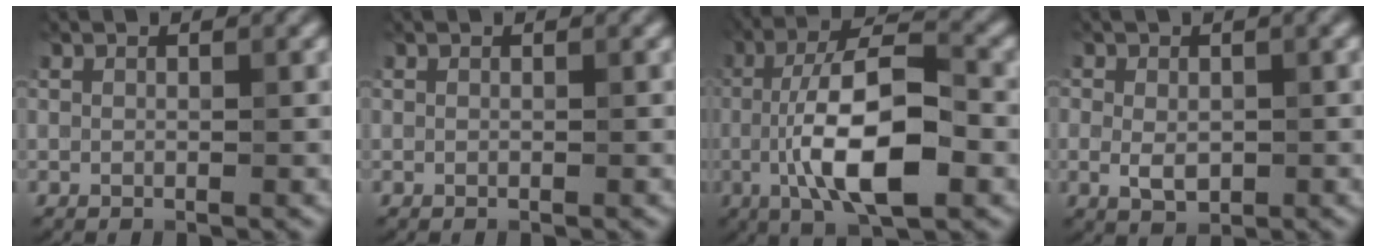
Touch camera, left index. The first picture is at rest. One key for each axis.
{"total": 0.5, "fx": -0.2, "fy": -0.2, "fz": -0.5, "tx": 0.009, "ty": -0.001, "tz": -0.004}
{"total": 9.4, "fx": -2.4, "fy": 3.1, "fz": 8.5, "tx": -0.148, "ty": 0.006, "tz": -0.048}
{"total": 1.8, "fx": -0.7, "fy": 1.3, "fz": 1.1, "tx": -0.017, "ty": -0.004, "tz": -0.010}